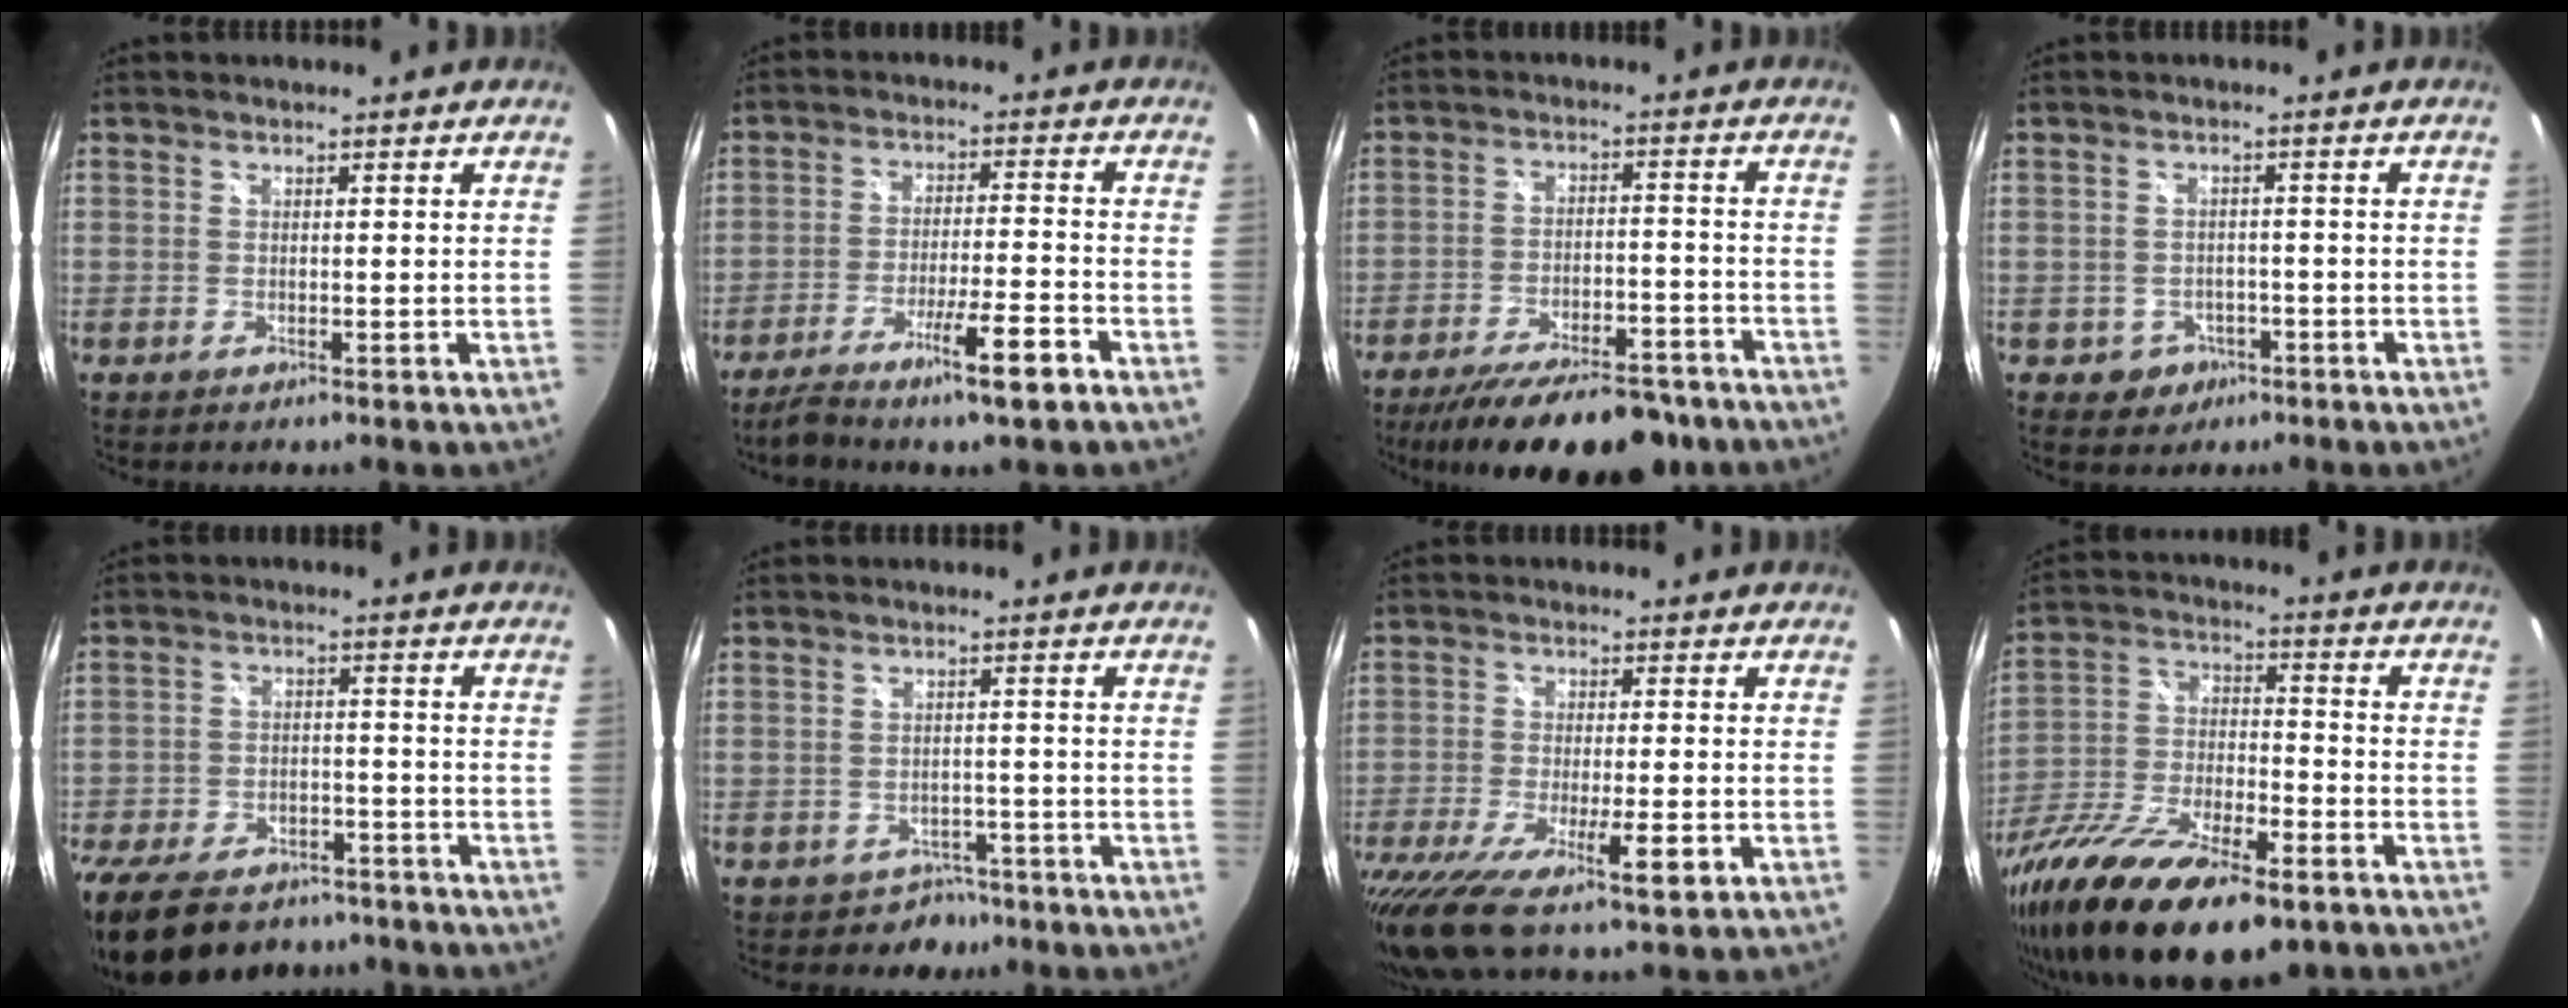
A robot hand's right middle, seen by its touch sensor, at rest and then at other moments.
{"total": 9.5, "force": [-6.7, 0.2, 6.8], "torque": [-0.137, -0.010, -0.112]}
{"total": 20.5, "force": [-16.5, 6.3, 10.4], "torque": [-0.189, -0.030, -0.232]}
{"total": 4.5, "force": [-1.9, 4.0, 0.7], "torque": [-0.029, 0.007, -0.019]}
{"total": 21.2, "force": [-16.0, 10.2, 9.4], "torque": [-0.227, -0.012, -0.237]}
{"total": 4.4, "force": [-3.1, 3.1, -0.2], "torque": [0.003, 0.018, -0.042]}
{"total": 16.9, "force": [-9.9, 4.6, 12.9], "torque": [-0.261, -0.070, -0.165]}
{"total": 25.9, "force": [-16.9, 9.4, 17.2], "torque": [-0.339, -0.056, -0.282]}